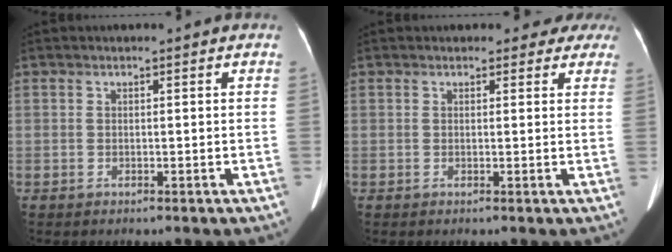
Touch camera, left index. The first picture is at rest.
{"total": 4.5, "force": [3.8, 2.3, 0.1], "torque": [0.024, -0.007, 0.020]}